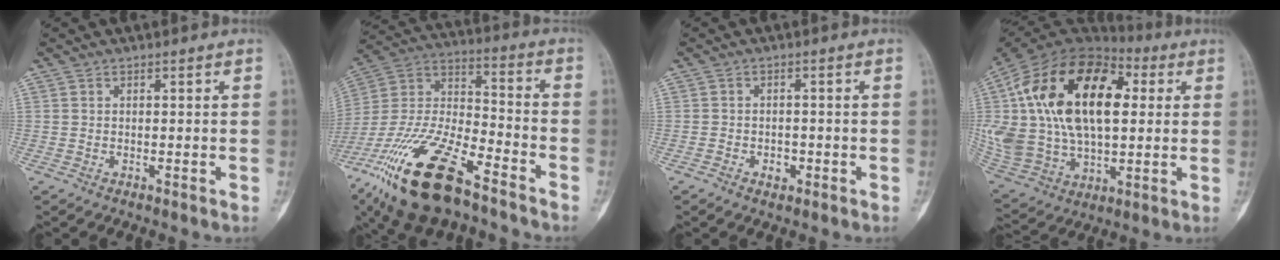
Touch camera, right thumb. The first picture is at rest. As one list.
[{"total": 25.2, "force": [-15.9, 9.1, 17.3], "torque": [-0.380, 0.037, -0.291]}, {"total": 2.3, "force": [-1.1, 1.7, 1.2], "torque": [-0.009, 0.009, -0.013]}, {"total": 33.7, "force": [6.4, 19.6, 26.6], "torque": [-0.535, 0.034, 0.120]}]